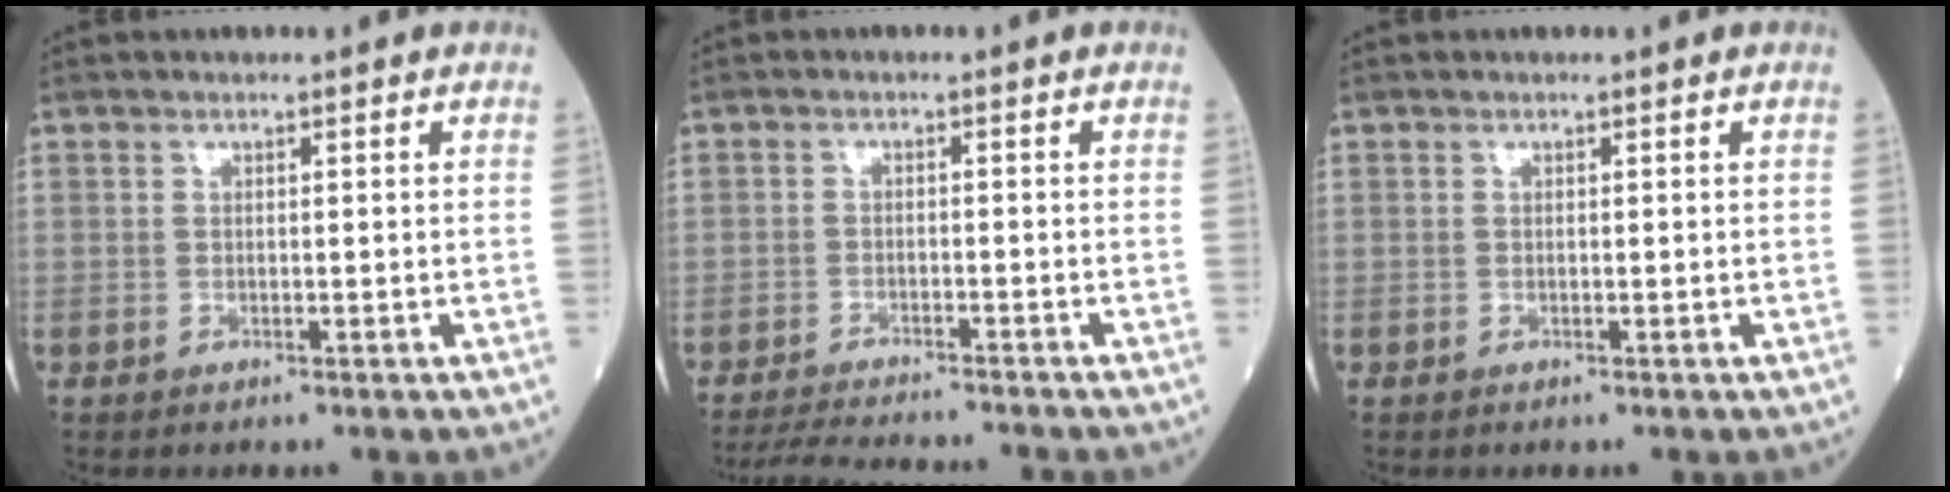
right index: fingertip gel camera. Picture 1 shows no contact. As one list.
[{"total": 8.9, "force": [-8.3, 0.3, 3.0], "torque": [-0.045, -0.014, -0.128]}, {"total": 0.0}]